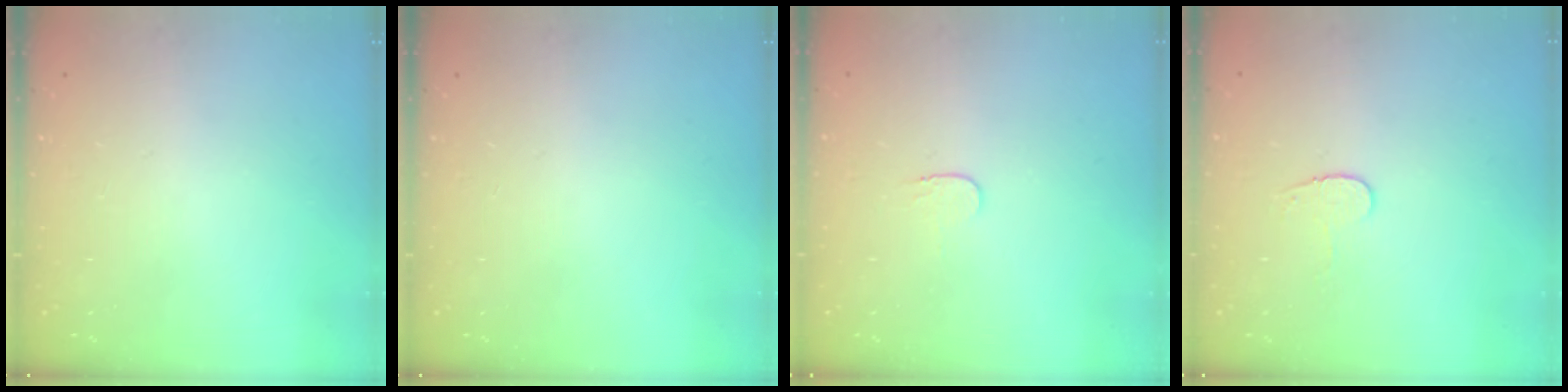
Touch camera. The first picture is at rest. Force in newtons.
{"total": 0.0}
{"total": 3.5, "press": 3.5, "slide": 0.4}
{"total": 4.4, "press": 4.4, "slide": 0.5}